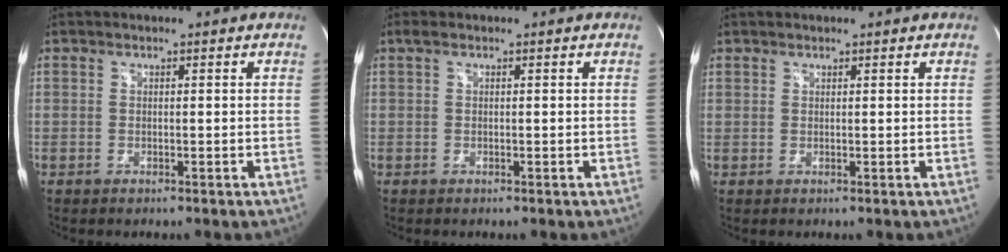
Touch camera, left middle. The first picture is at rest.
{"total": 0.8, "force": [0.5, 0.2, 0.6], "torque": [-0.020, 0.019, 0.008]}
{"total": 0.6, "force": [0.5, 0.4, 0.0], "torque": [0.000, 0.003, 0.007]}